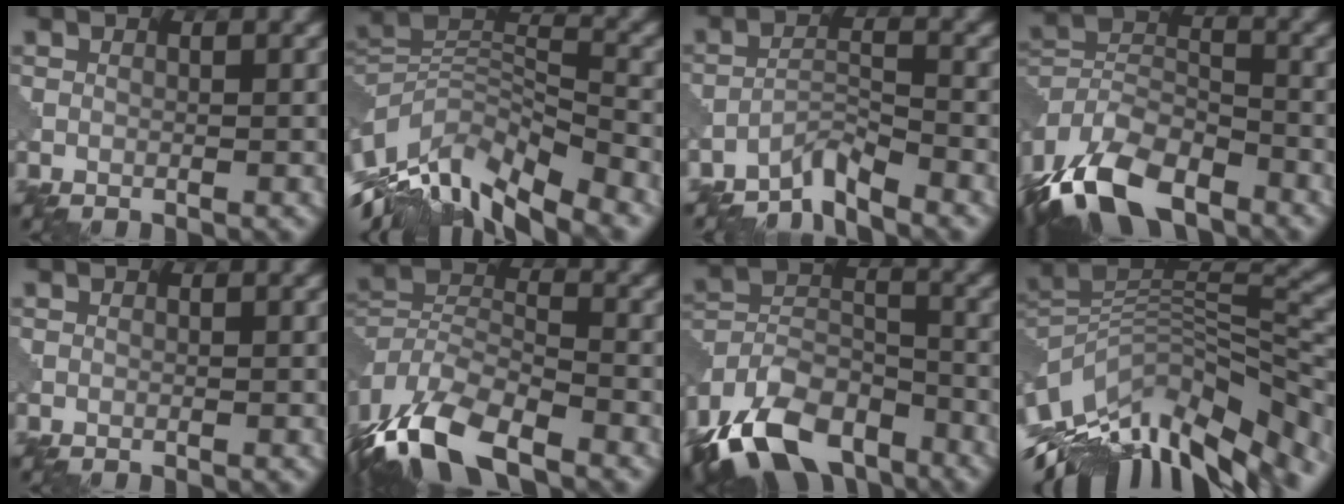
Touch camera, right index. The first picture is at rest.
{"total": 11.2, "force": [-7.3, 4.7, 7.1], "torque": [-0.143, 0.014, -0.139]}
{"total": 2.9, "force": [-2.7, 0.1, 1.0], "torque": [-0.014, 0.007, -0.060]}
{"total": 10.9, "force": [-7.4, 5.4, 5.9], "torque": [-0.119, -0.005, -0.151]}
{"total": 0.0}
{"total": 10.4, "force": [-7.3, 4.2, 6.1], "torque": [-0.121, -0.005, -0.146]}
{"total": 12.4, "force": [-8.8, 6.5, 5.8], "torque": [-0.103, 0.001, -0.158]}
{"total": 13.8, "force": [-8.1, 5.6, 9.7], "torque": [-0.198, 0.011, -0.140]}